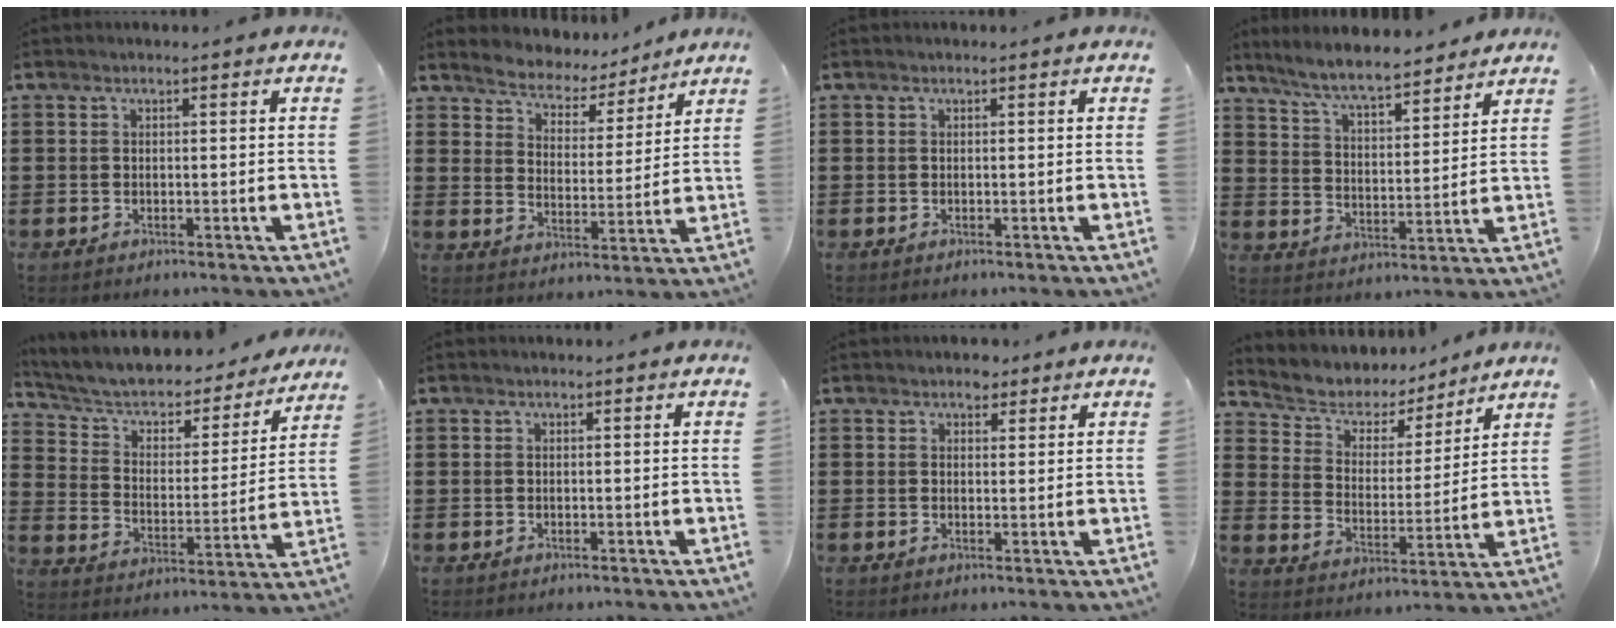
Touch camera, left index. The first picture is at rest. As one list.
[{"total": 4.7, "force": [4.6, 0.7, -0.5], "torque": [-0.021, -0.037, 0.075]}, {"total": 0.0}, {"total": 7.1, "force": [6.4, 0.7, 2.9], "torque": [-0.081, -0.028, 0.114]}, {"total": 4.4, "force": [3.2, 2.7, 1.7], "torque": [-0.055, -0.024, 0.045]}, {"total": 0.0}, {"total": 2.3, "force": [1.8, 1.3, 0.6], "torque": [-0.008, 0.004, 0.032]}, {"total": 5.5, "force": [4.8, 2.6, 0.5], "torque": [-0.046, -0.029, 0.081]}]